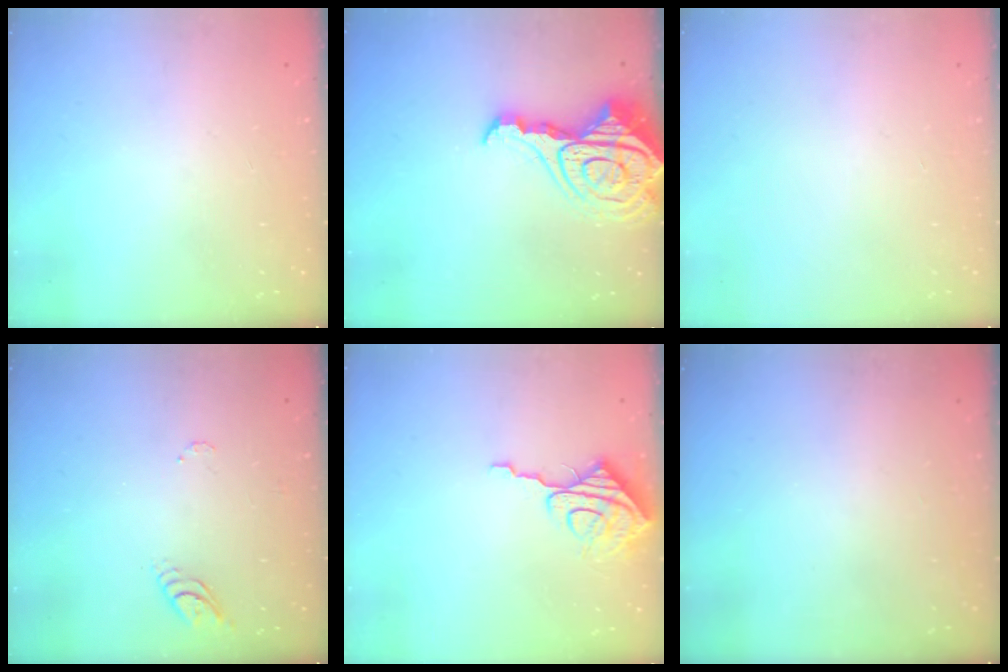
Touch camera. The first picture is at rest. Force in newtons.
{"total": 17.8, "press": 17.7, "slide": 2.0}
{"total": 0.0}
{"total": 4.6, "press": 4.6, "slide": 0.5}
{"total": 9.4, "press": 9.4, "slide": 0.7}
{"total": 0.0}